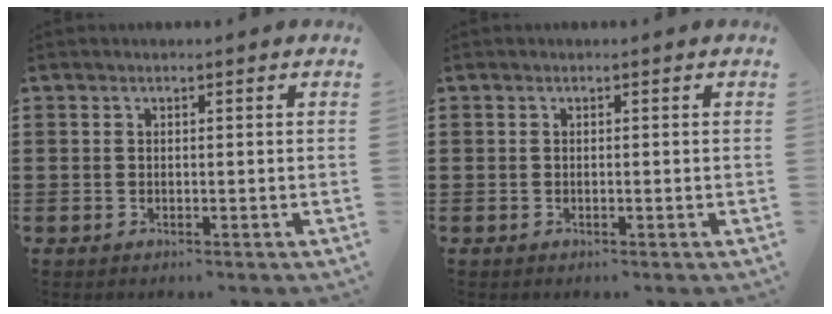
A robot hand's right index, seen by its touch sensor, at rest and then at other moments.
{"total": 0.0}